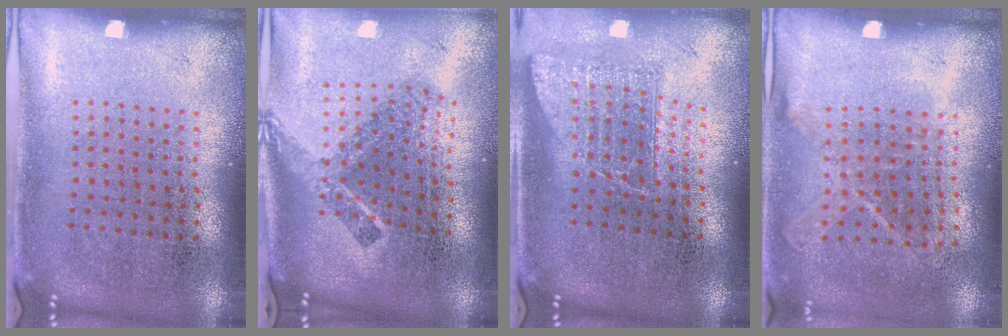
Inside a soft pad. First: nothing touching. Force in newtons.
{"total": 2.2, "press": 1.5, "slide": 1.7}
{"total": 1.4, "press": 1.1, "slide": 0.9}
{"total": 1.1, "press": 0.9, "slide": 0.7}